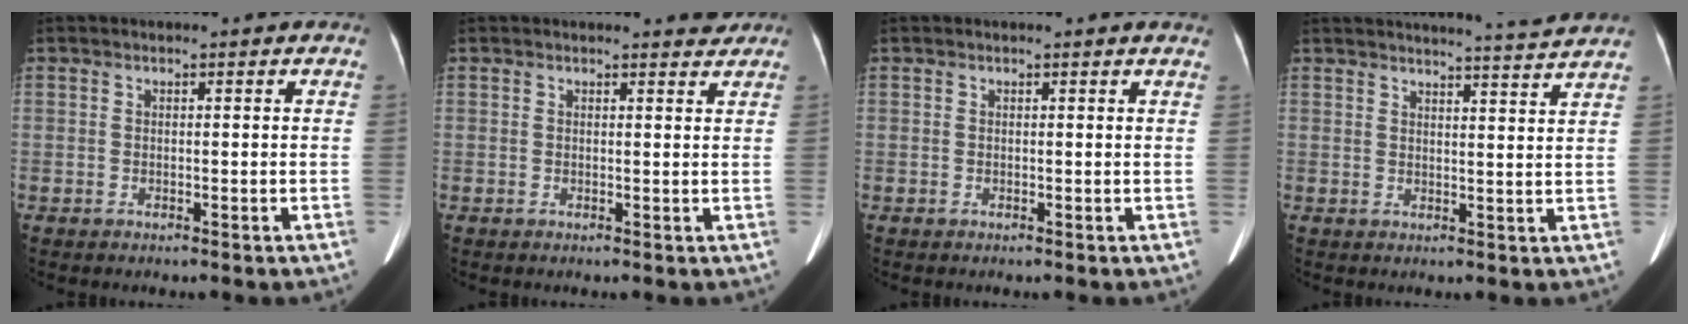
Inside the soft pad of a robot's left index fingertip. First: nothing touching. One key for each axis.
{"total": 2.1, "fx": 2.0, "fy": 0.4, "fz": 0.3, "tx": -0.007, "ty": -0.006, "tz": 0.019}
{"total": 1.1, "fx": 1.0, "fy": 0.0, "fz": 0.3, "tx": -0.017, "ty": -0.004, "tz": 0.006}
{"total": 8.6, "fx": 8.1, "fy": -1.9, "fz": 1.9, "tx": -0.031, "ty": -0.020, "tz": 0.097}